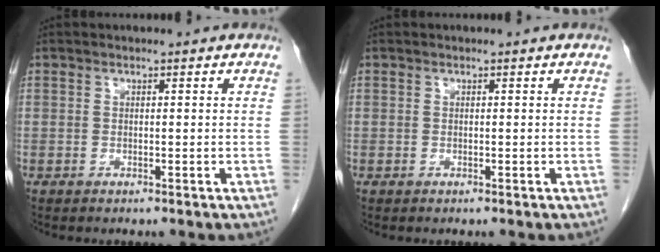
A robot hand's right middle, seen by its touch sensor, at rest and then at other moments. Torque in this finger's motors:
{"motor_torque": [-0.01, 0.01, 0.02, -0.01]}